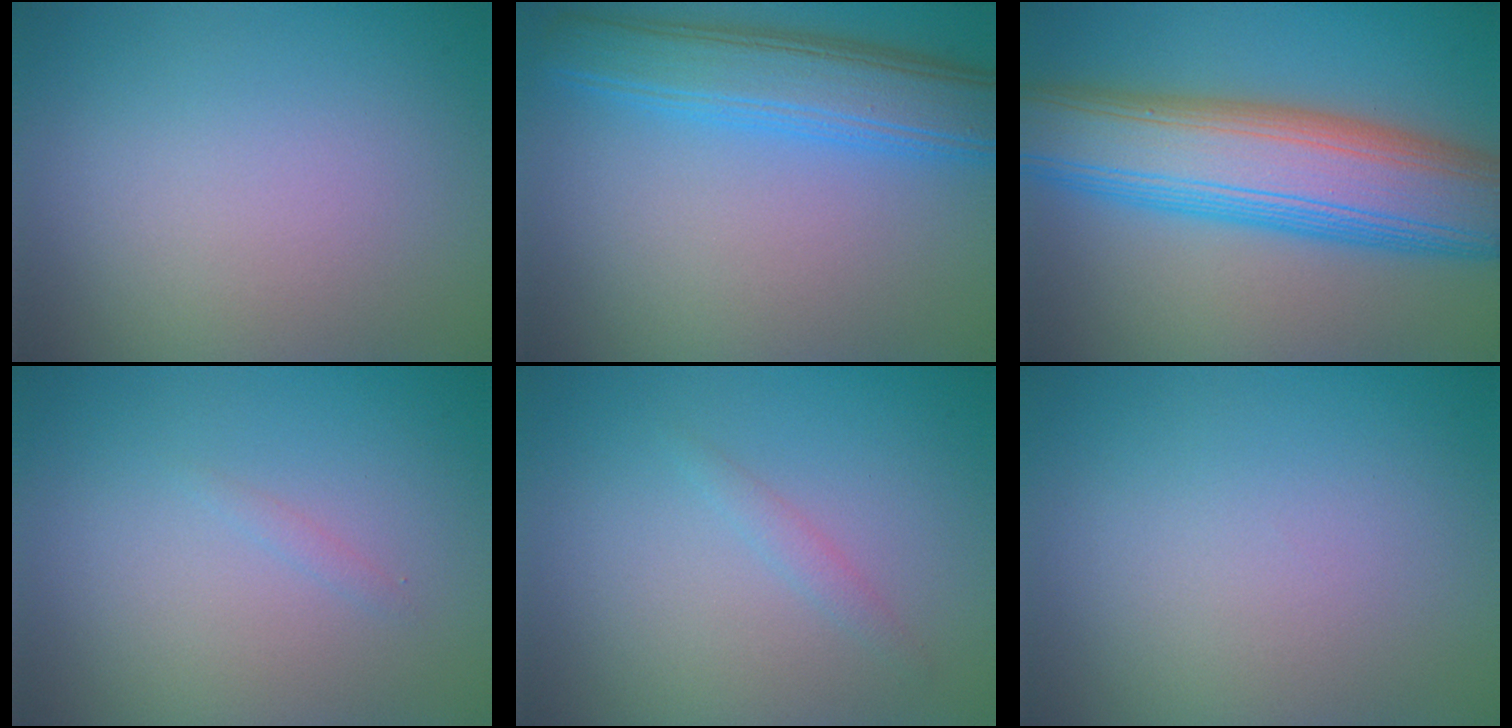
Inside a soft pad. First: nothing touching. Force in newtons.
{"total": 6.3, "press": 6.3, "slide": 0.1}
{"total": 12.3, "press": 12.3, "slide": 0.2}
{"total": 0.6, "press": 0.6, "slide": 0.0}
{"total": 1.0, "press": 1.0, "slide": 0.1}
{"total": 0.0}